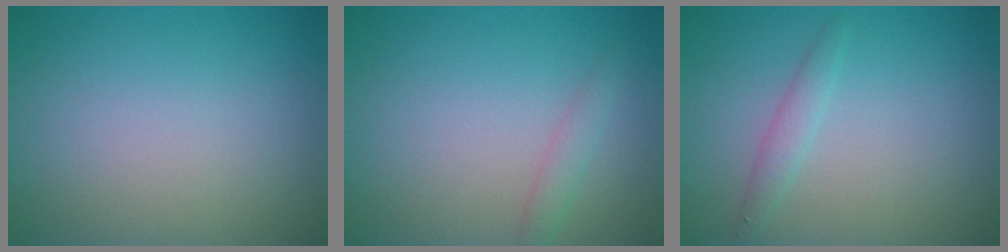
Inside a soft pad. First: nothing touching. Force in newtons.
{"total": 1.3, "press": 1.3, "slide": 0.0}
{"total": 1.4, "press": 1.4, "slide": 0.0}